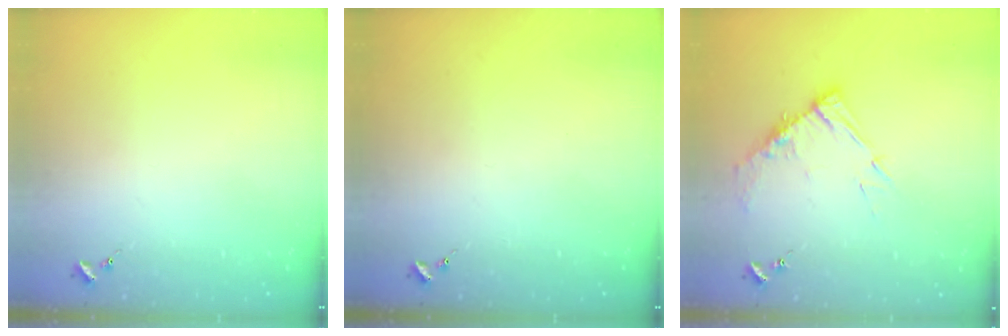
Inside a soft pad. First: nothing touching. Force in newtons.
{"total": 0.0}
{"total": 10.1, "press": 10.0, "slide": 1.1}